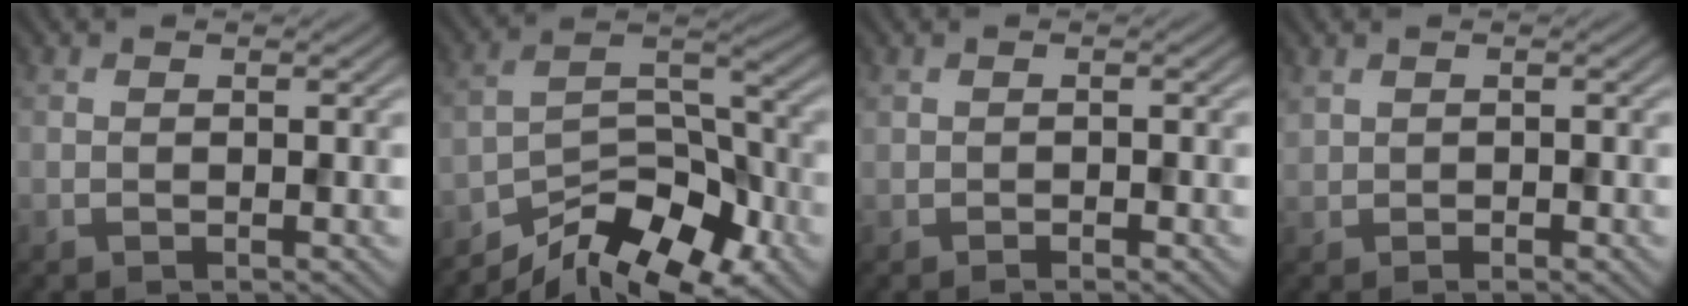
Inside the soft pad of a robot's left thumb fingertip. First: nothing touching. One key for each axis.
{"total": 11.7, "fx": -9.0, "fy": 4.2, "fz": 6.1, "tx": -0.093, "ty": 0.001, "tz": -0.162}
{"total": 0.7, "fx": -0.6, "fy": 0.2, "fz": 0.4, "tx": -0.009, "ty": 0.001, "tz": -0.009}
{"total": 0.9, "fx": 0.2, "fy": 0.7, "fz": 0.6, "tx": -0.014, "ty": -0.001, "tz": 0.007}